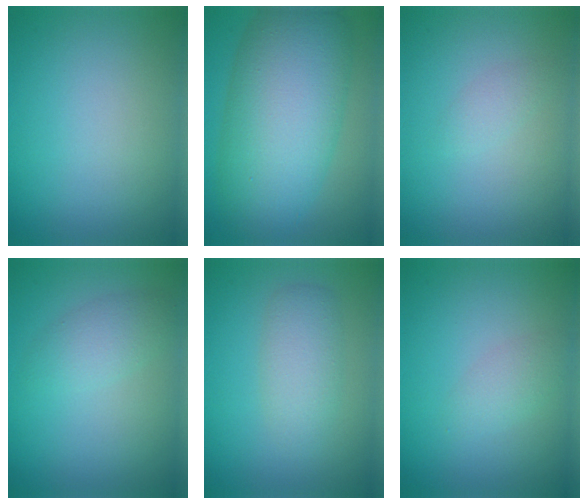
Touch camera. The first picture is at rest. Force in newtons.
{"total": 11.5, "press": 11.4, "slide": 0.2}
{"total": 1.0, "press": 1.0, "slide": 0.0}
{"total": 2.3, "press": 2.3, "slide": 0.1}
{"total": 3.0, "press": 3.0, "slide": 0.1}
{"total": 1.6, "press": 1.6, "slide": 0.0}